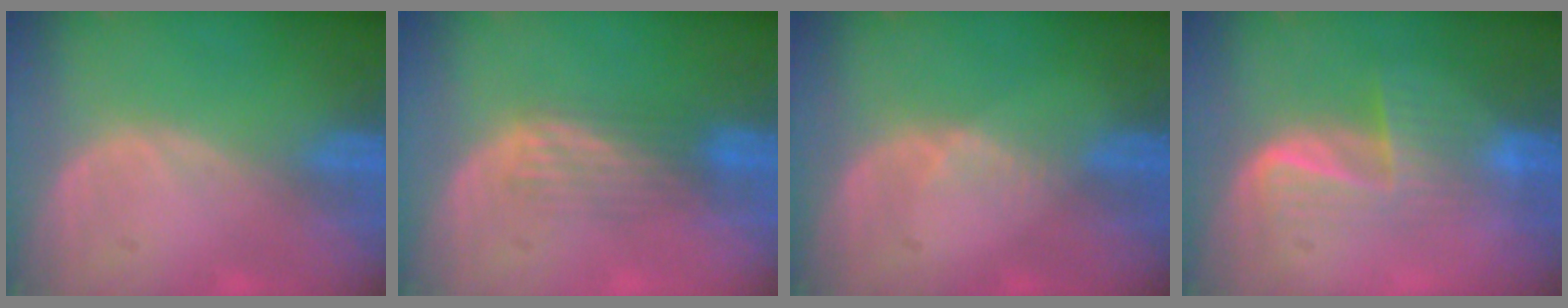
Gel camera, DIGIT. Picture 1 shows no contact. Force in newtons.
{"total": 3.5, "press": 3.5, "slide": 0.0}
{"total": 1.1, "press": 1.1, "slide": 0.2}
{"total": 5.9, "press": 5.4, "slide": 2.3}